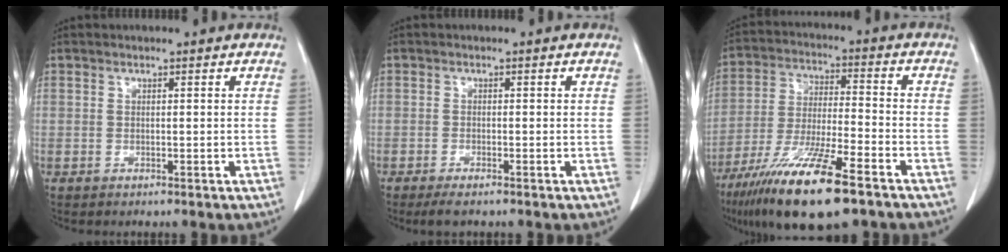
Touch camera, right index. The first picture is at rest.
{"total": 2.5, "force": [-1.9, 0.4, 1.6], "torque": [-0.027, -0.005, -0.031]}
{"total": 16.9, "force": [-10.8, 2.1, 12.8], "torque": [-0.245, -0.042, -0.197]}